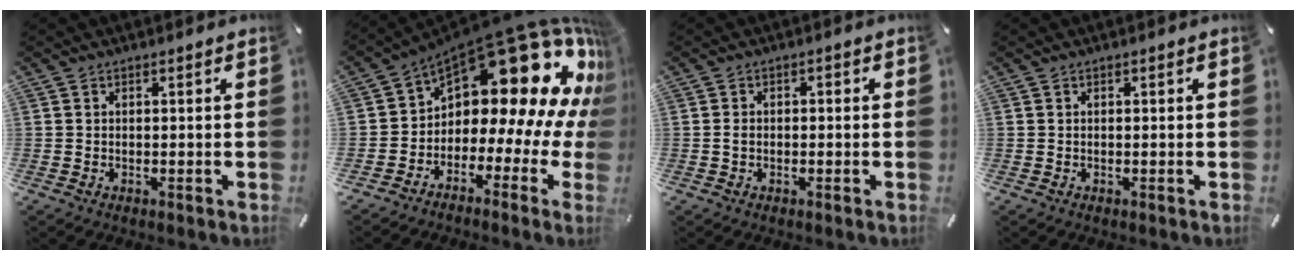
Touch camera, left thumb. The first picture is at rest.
{"total": 21.2, "force": [10.1, 10.9, 15.1], "torque": [-0.242, -0.087, 0.177]}
{"total": 1.6, "force": [-0.5, 1.1, 1.1], "torque": [-0.022, 0.006, -0.011]}
{"total": 0.0}